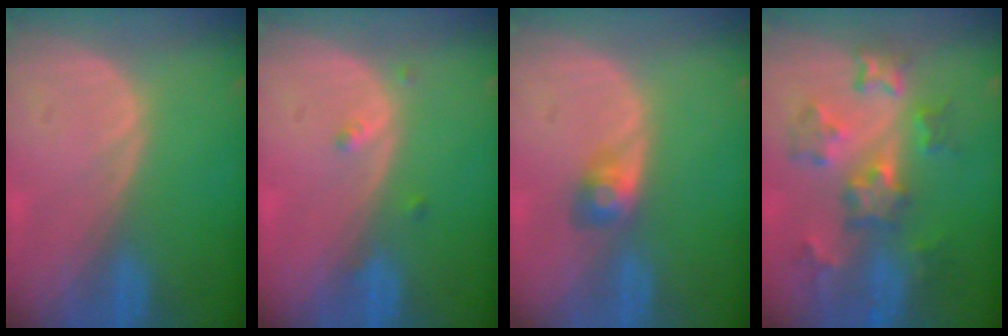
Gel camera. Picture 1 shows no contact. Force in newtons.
{"total": 1.6, "press": 1.3, "slide": 0.8}
{"total": 2.9, "press": 2.7, "slide": 1.1}
{"total": 8.3, "press": 7.8, "slide": 2.9}